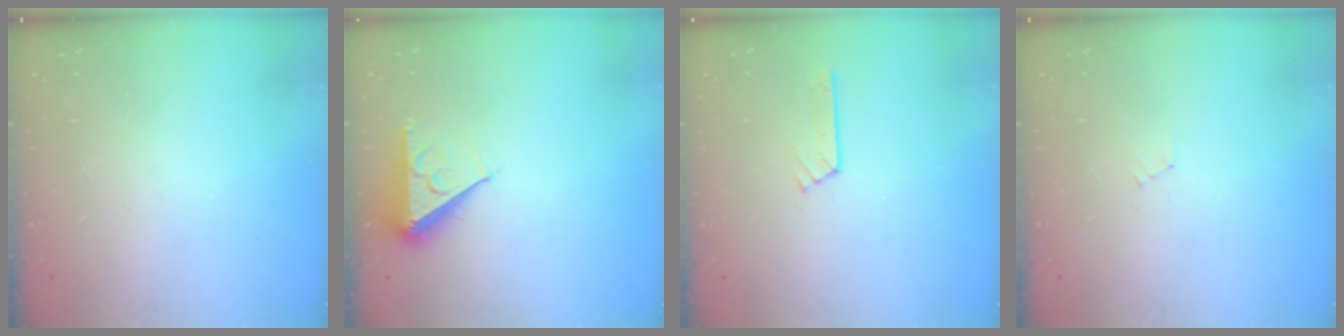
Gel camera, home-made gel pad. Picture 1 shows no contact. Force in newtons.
{"total": 6.0, "press": 6.0, "slide": 0.9}
{"total": 2.9, "press": 2.9, "slide": 0.3}
{"total": 4.2, "press": 4.2, "slide": 0.6}